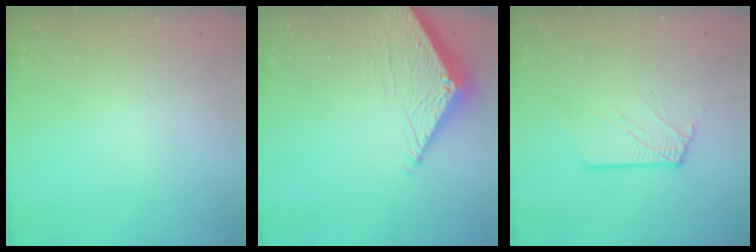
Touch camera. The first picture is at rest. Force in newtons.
{"total": 7.2, "press": 7.2, "slide": 0.3}
{"total": 4.0, "press": 4.0, "slide": 0.4}